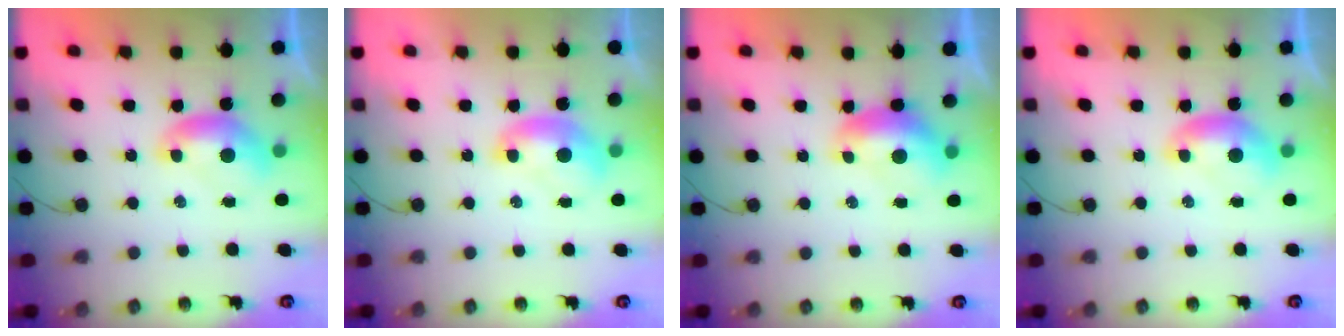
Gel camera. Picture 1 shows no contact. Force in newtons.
{"total": 1.3, "press": 1.3, "slide": 0.1}
{"total": 1.3, "press": 1.0, "slide": 0.8}
{"total": 0.0}